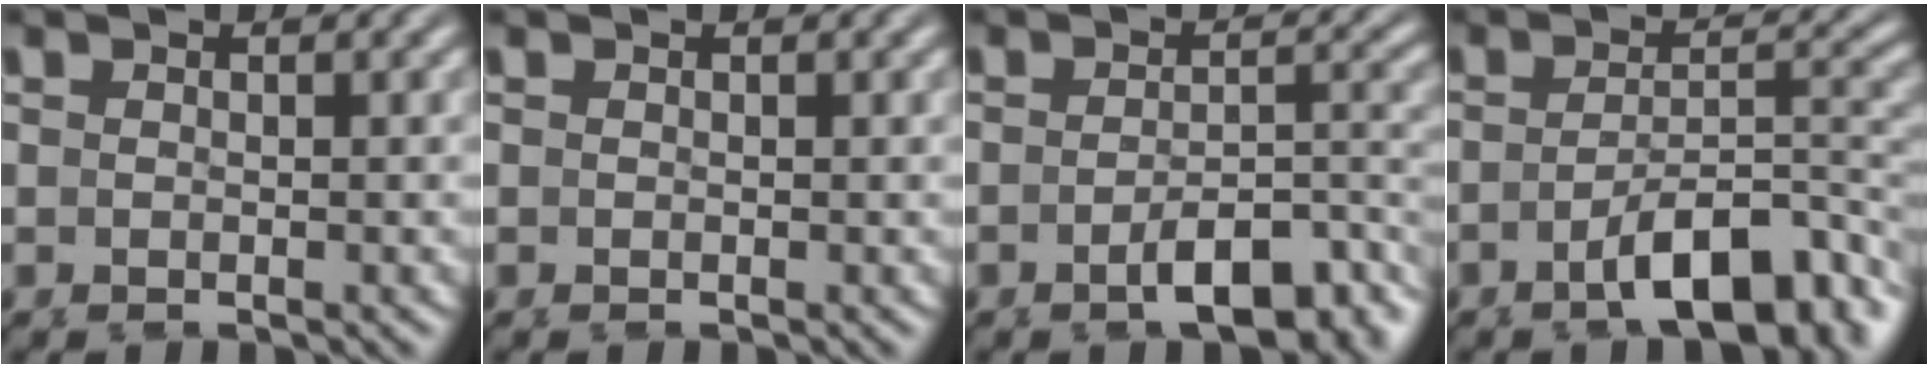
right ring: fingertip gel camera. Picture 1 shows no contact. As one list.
[{"total": 0.0}, {"total": 5.6, "force": [-3.5, 1.6, 4.0], "torque": [-0.032, -0.014, -0.045]}, {"total": 6.5, "force": [-3.5, 2.2, 5.1], "torque": [-0.052, -0.023, -0.038]}]